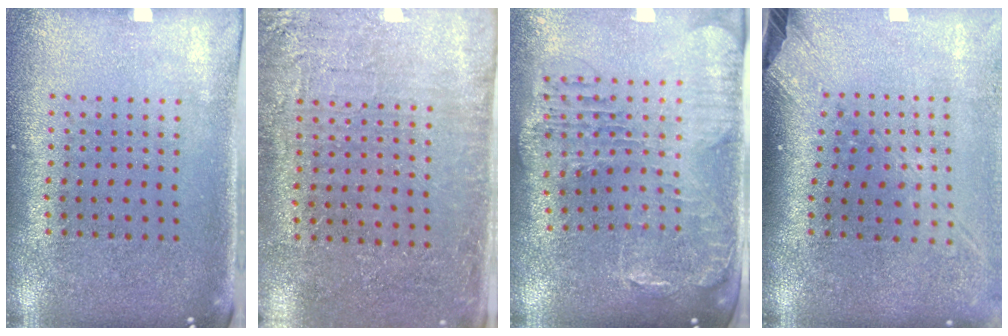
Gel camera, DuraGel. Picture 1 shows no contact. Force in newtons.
{"total": 2.8, "press": 2.8, "slide": 0.4}
{"total": 1.7, "press": 1.6, "slide": 0.6}
{"total": 2.6, "press": 1.9, "slide": 1.8}